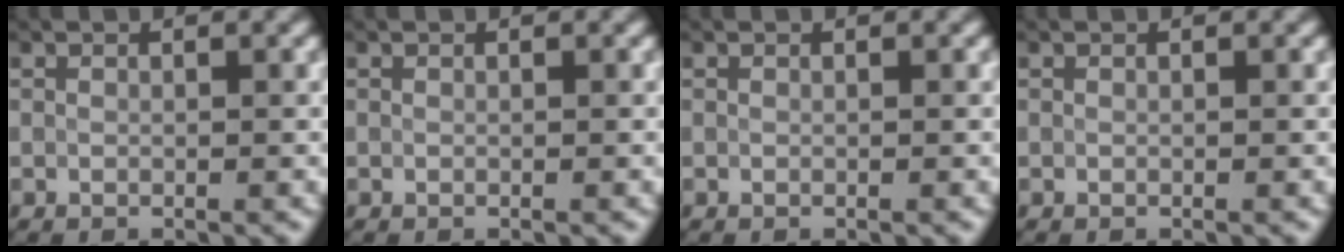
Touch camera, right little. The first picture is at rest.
{"total": 0.0}
{"total": 0.0}
{"total": 0.0}